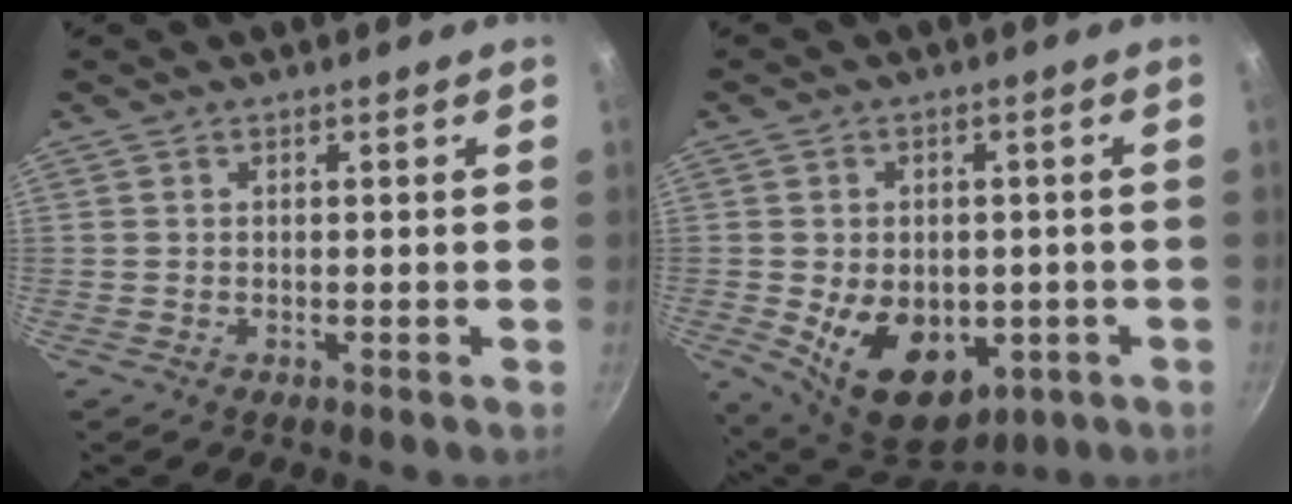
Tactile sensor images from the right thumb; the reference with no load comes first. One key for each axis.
{"total": 14.9, "fx": -3.5, "fy": 10.2, "fz": 10.2, "tx": -0.131, "ty": -0.008, "tz": -0.031}